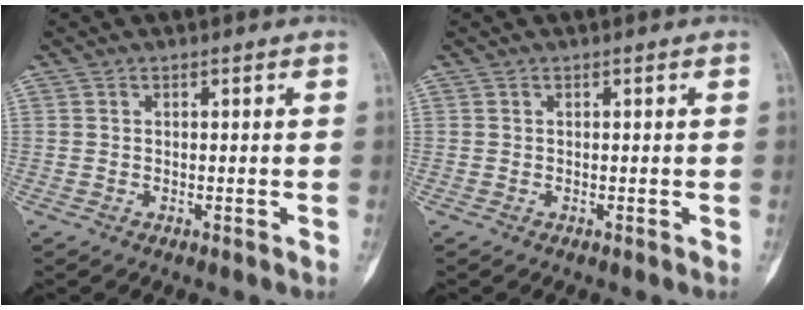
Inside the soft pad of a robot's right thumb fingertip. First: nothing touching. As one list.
[{"total": 0.0}]